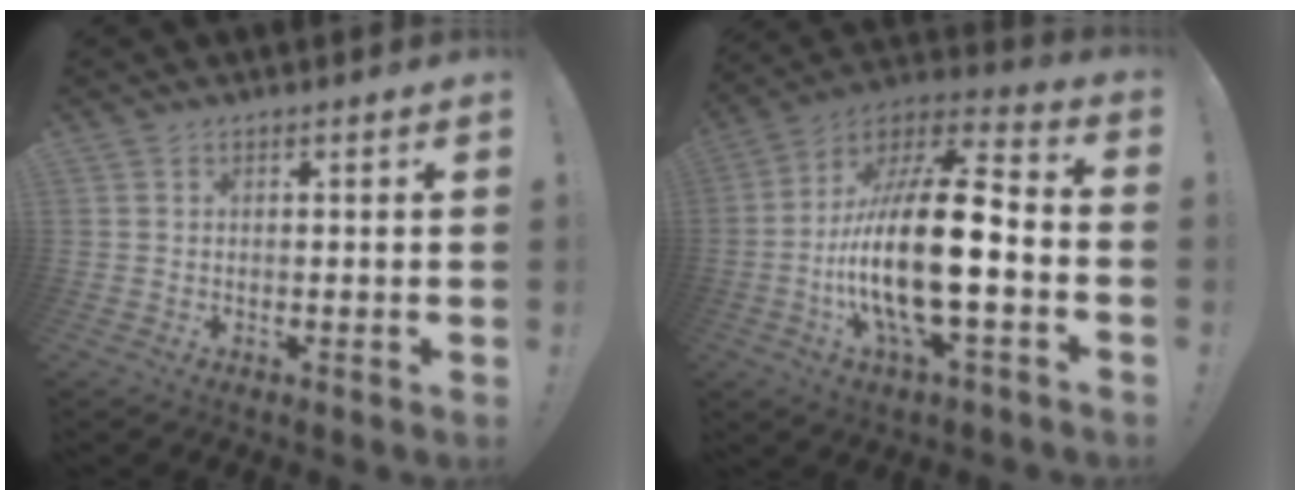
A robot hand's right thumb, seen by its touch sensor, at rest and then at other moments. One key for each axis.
{"total": 24.0, "fx": -4.8, "fy": 7.7, "fz": 22.3, "tx": -0.426, "ty": 0.016, "tz": -0.085}